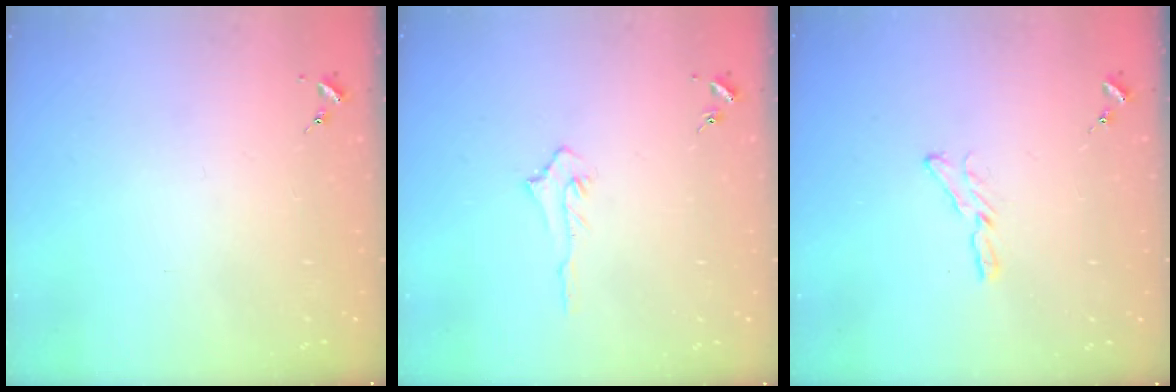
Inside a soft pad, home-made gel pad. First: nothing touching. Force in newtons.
{"total": 3.9, "press": 3.9, "slide": 0.7}
{"total": 5.4, "press": 5.4, "slide": 0.2}